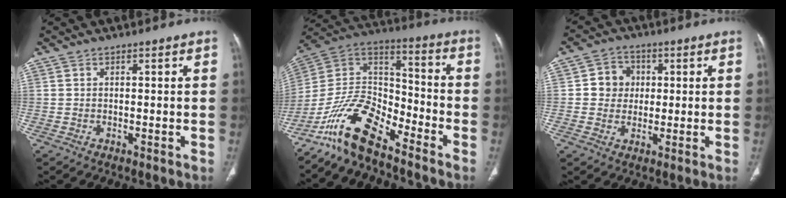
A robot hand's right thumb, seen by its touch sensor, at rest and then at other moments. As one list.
[{"total": 15.0, "force": [-11.3, 5.9, 8.1], "torque": [-0.131, 0.090, -0.220]}, {"total": 6.2, "force": [0.7, 5.8, 2.2], "torque": [0.000, 0.007, 0.006]}]